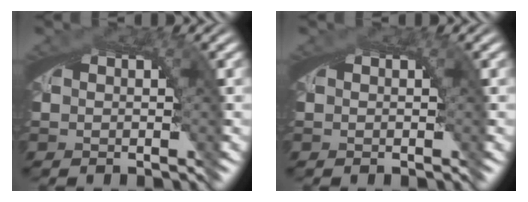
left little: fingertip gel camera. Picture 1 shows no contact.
{"total": 0.0}